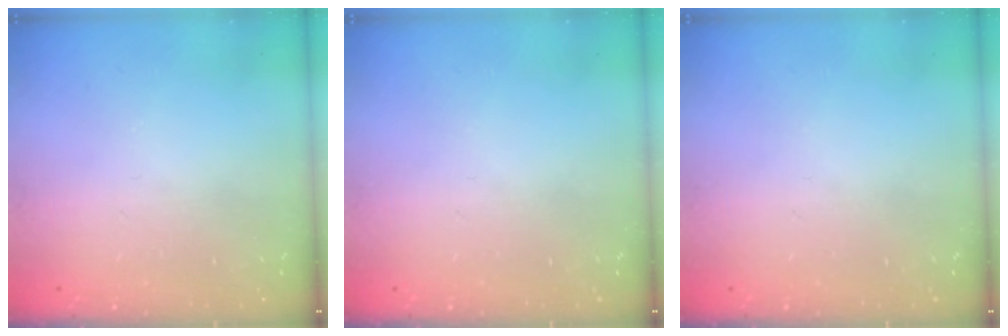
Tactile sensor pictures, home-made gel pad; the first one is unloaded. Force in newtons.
{"total": 0.0}
{"total": 0.0}